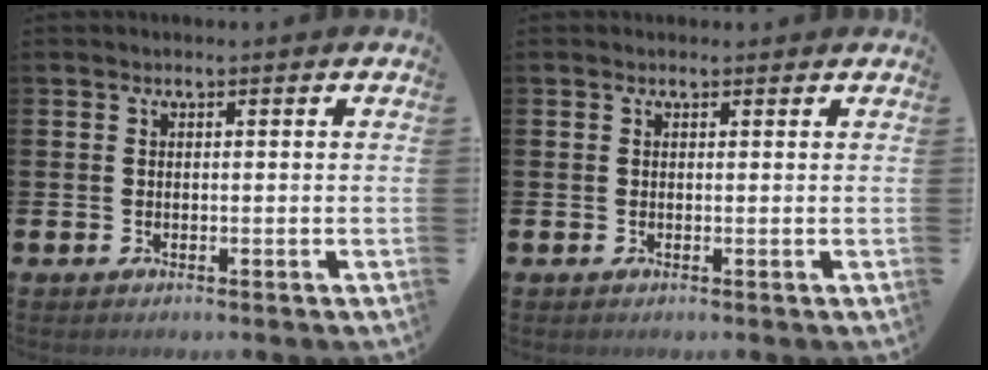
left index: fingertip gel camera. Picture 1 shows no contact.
{"total": 0.6, "force": [0.5, 0.3, 0.1], "torque": [0.009, 0.000, 0.006]}